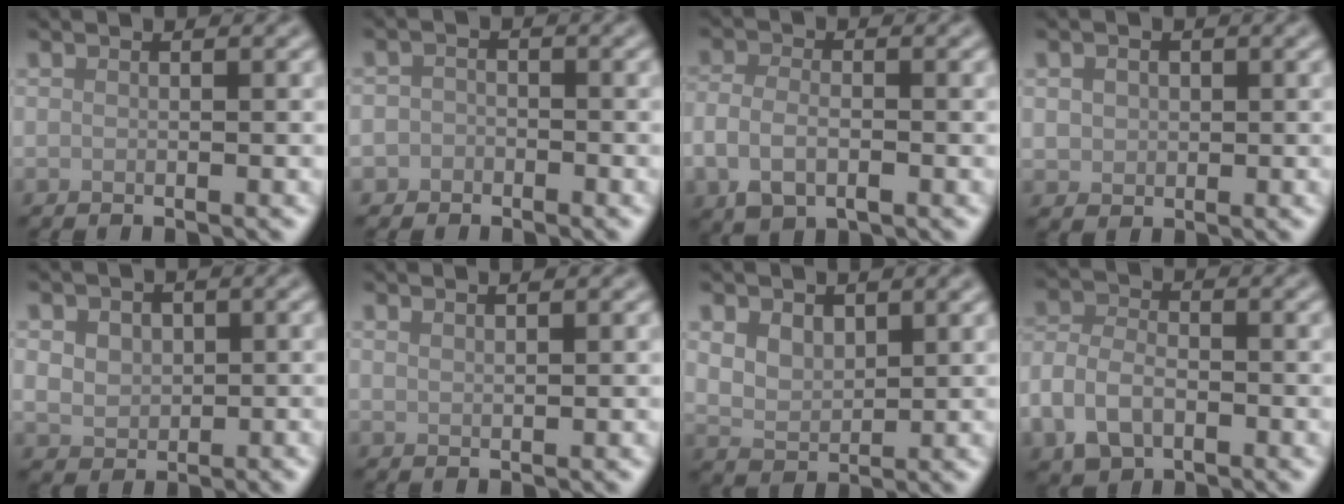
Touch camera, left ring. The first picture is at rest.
{"total": 1.8, "force": [-1.0, 1.5, 0.1], "torque": [0.024, 0.006, -0.025]}
{"total": 3.8, "force": [-1.1, 2.4, 2.7], "torque": [-0.063, -0.007, -0.025]}
{"total": 1.8, "force": [0.2, 1.6, 0.8], "torque": [-0.016, -0.005, 0.005]}
{"total": 3.1, "force": [0.8, 2.4, 1.8], "torque": [-0.036, 0.012, 0.013]}
{"total": 0.8, "force": [0.8, 0.1, 0.3], "torque": [-0.002, 0.000, 0.013]}
{"total": 2.7, "force": [1.3, 1.8, 1.6], "torque": [-0.036, -0.005, 0.029]}
{"total": 4.5, "force": [-1.9, 3.0, 2.8], "torque": [-0.059, 0.001, -0.045]}